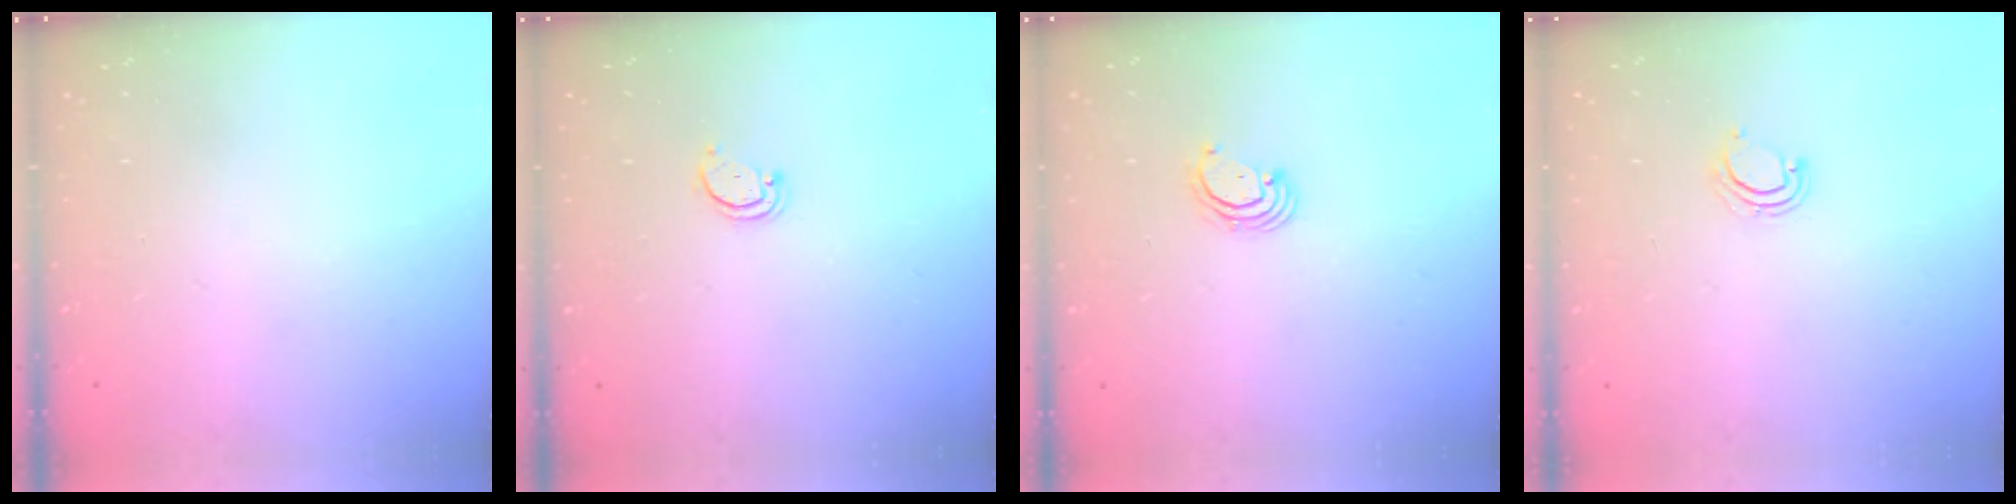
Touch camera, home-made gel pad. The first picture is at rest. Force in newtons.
{"total": 1.9, "press": 1.9, "slide": 0.2}
{"total": 2.6, "press": 2.6, "slide": 0.3}
{"total": 2.2, "press": 2.2, "slide": 0.1}